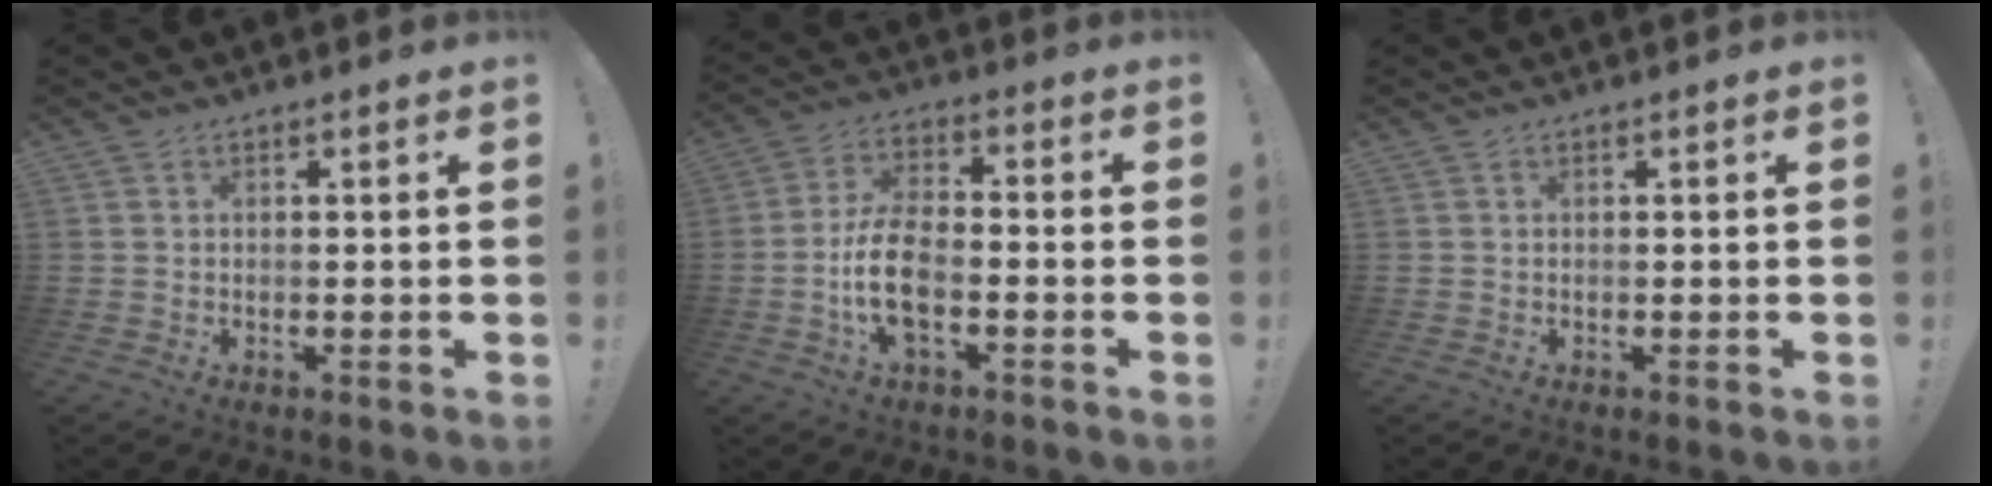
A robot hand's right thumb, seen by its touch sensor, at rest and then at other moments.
{"total": 12.1, "force": [-4.1, 5.7, 9.8], "torque": [-0.199, 0.010, -0.074]}
{"total": 0.0}